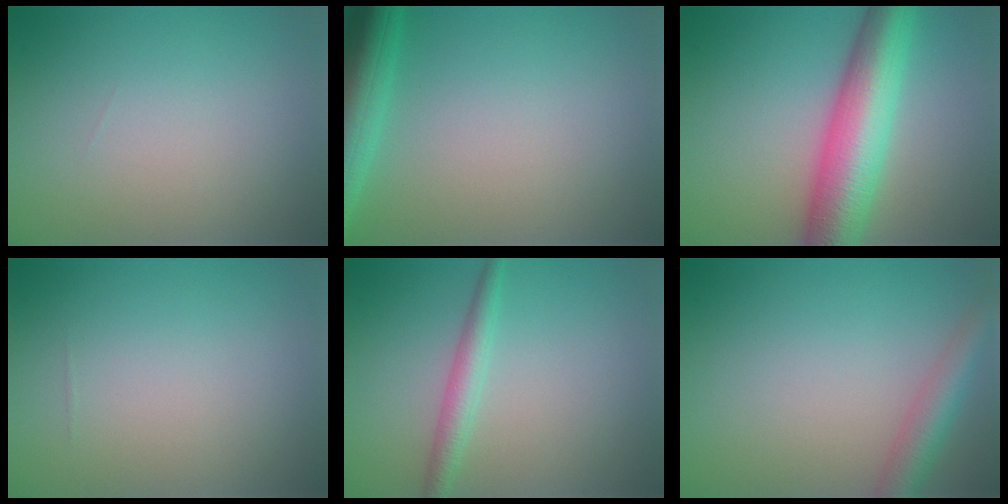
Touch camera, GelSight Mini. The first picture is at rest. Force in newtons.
{"total": 5.5, "press": 5.5, "slide": 0.3}
{"total": 9.4, "press": 9.4, "slide": 0.2}
{"total": 0.0}
{"total": 2.3, "press": 2.3, "slide": 0.0}
{"total": 3.5, "press": 3.5, "slide": 0.1}